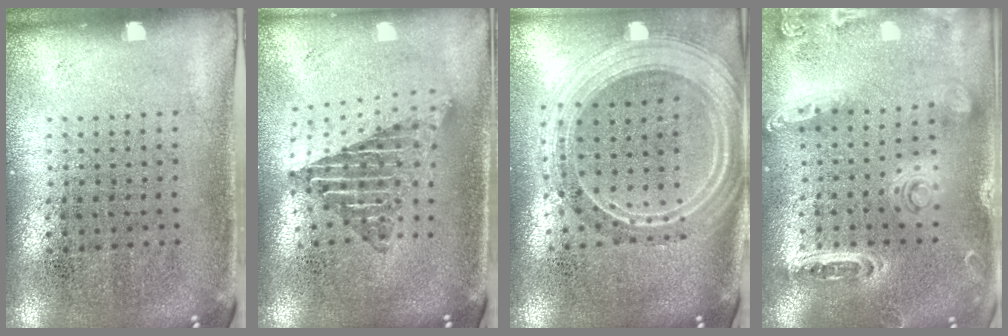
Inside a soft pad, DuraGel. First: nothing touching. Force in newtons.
{"total": 1.9, "press": 1.5, "slide": 1.2}
{"total": 2.7, "press": 2.2, "slide": 1.4}
{"total": 1.4, "press": 1.3, "slide": 0.2}